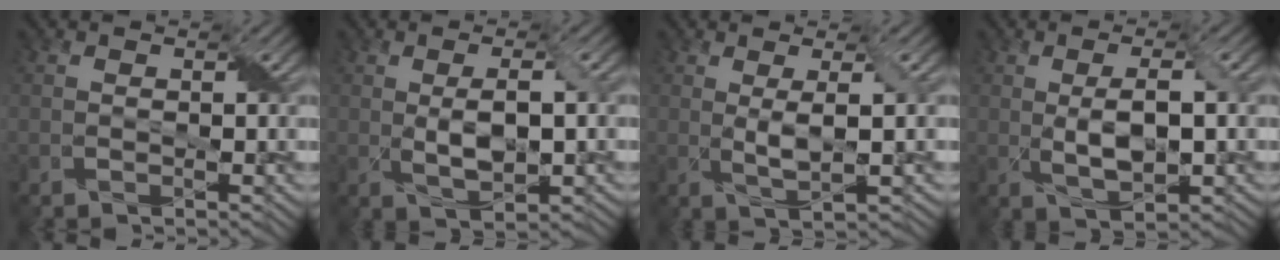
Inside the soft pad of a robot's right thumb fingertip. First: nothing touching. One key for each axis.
{"total": 4.5, "fx": 0.1, "fy": 1.7, "fz": 4.1, "tx": -0.081, "ty": -0.003, "tz": 0.006}
{"total": 3.5, "fx": 0.6, "fy": 0.5, "fz": 3.4, "tx": -0.076, "ty": 0.003, "tz": 0.014}
{"total": 5.2, "fx": 0.0, "fy": 2.0, "fz": 4.7, "tx": -0.093, "ty": -0.003, "tz": 0.005}